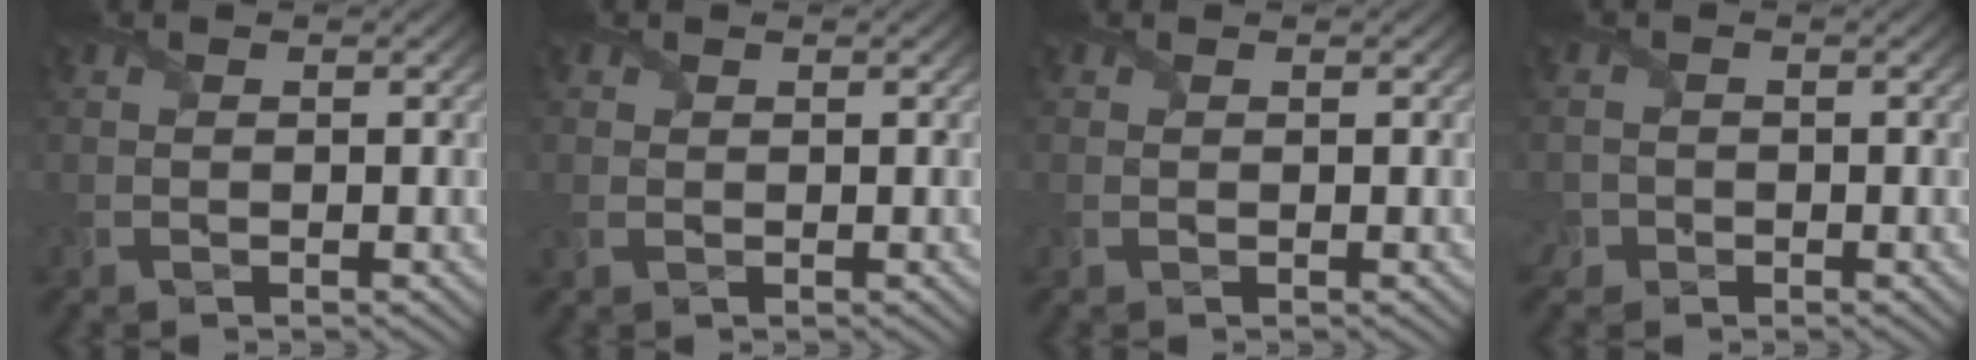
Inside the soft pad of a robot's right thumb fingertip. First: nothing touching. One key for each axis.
{"total": 1.4, "fx": 0.4, "fy": 1.2, "fz": 0.6, "tx": -0.019, "ty": -0.002, "tz": 0.008}
{"total": 0.0}
{"total": 2.1, "fx": -1.3, "fy": 1.6, "fz": 0.3, "tx": -0.011, "ty": -0.007, "tz": -0.029}